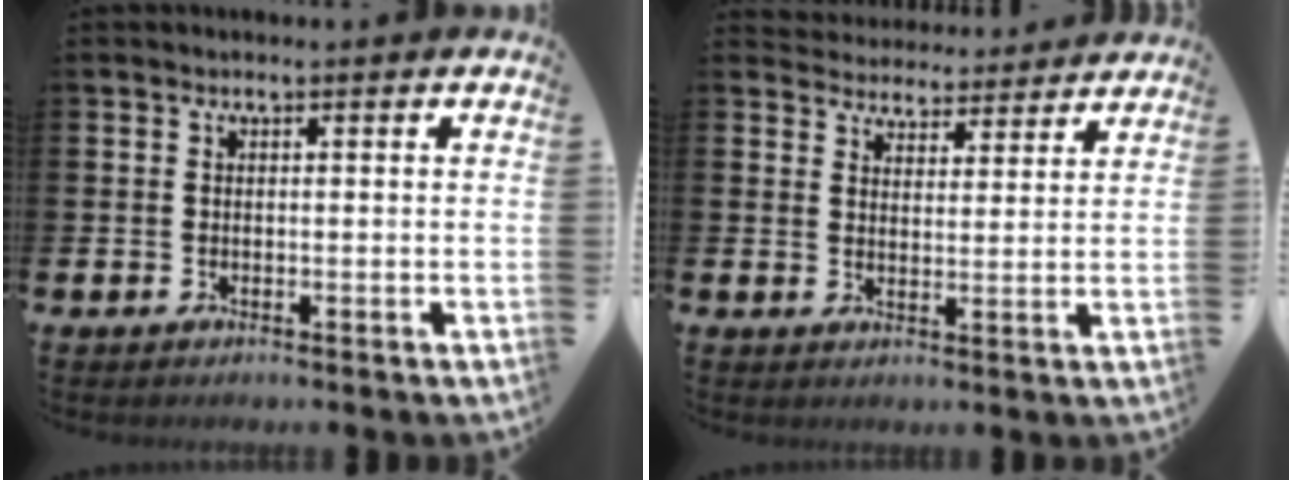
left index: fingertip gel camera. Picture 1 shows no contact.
{"total": 4.3, "force": [4.1, 1.0, -0.6], "torque": [-0.004, -0.032, 0.073]}